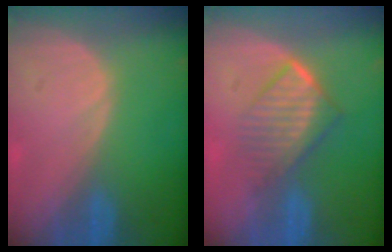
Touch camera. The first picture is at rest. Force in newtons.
{"total": 6.8, "press": 5.9, "slide": 3.4}